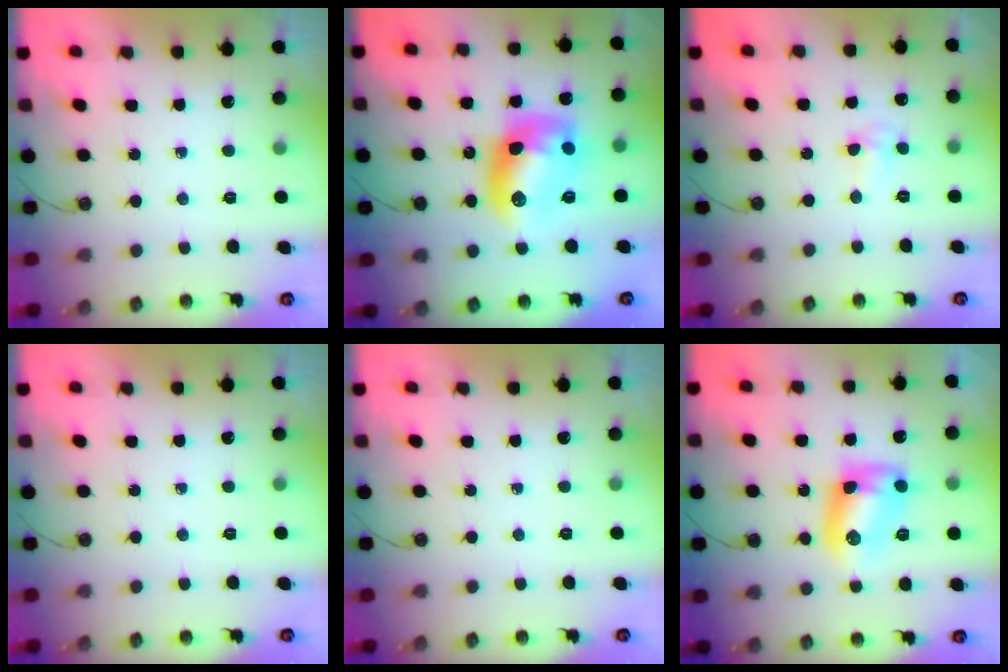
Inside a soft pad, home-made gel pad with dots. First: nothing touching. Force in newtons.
{"total": 14.0, "press": 14.0, "slide": 1.2}
{"total": 3.3, "press": 3.3, "slide": 0.4}
{"total": 0.0}
{"total": 0.0}
{"total": 10.6, "press": 10.1, "slide": 3.2}